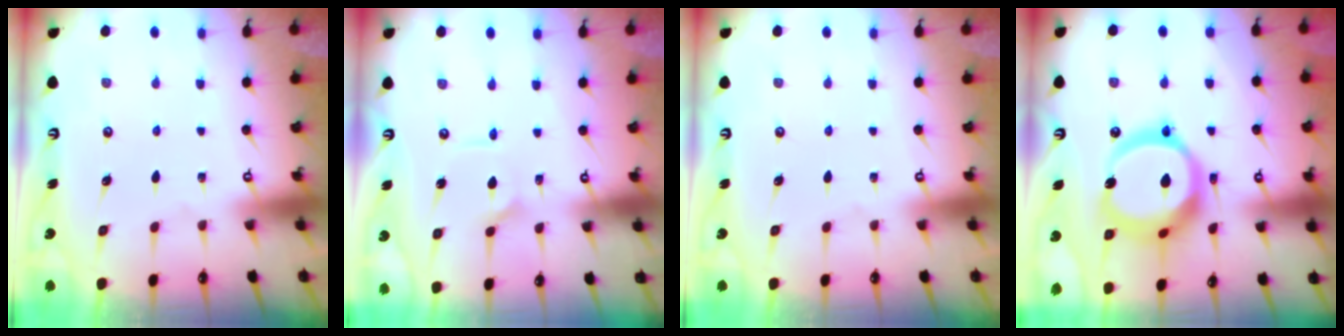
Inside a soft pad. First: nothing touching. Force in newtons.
{"total": 2.7, "press": 2.7, "slide": 0.4}
{"total": 0.0}
{"total": 19.8, "press": 19.7, "slide": 2.6}